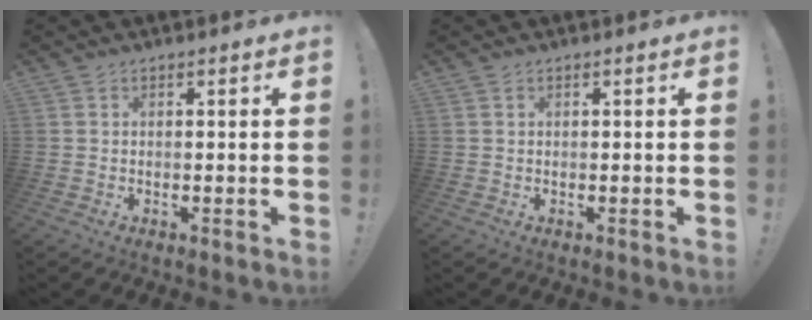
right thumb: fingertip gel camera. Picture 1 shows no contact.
{"total": 0.0}